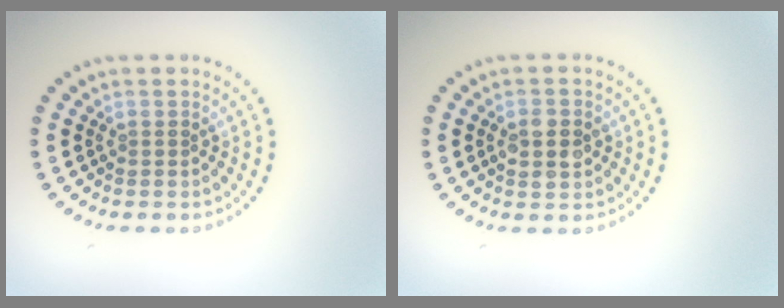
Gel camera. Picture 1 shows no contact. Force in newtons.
{"total": 2.9, "press": 2.9, "slide": 0.1}